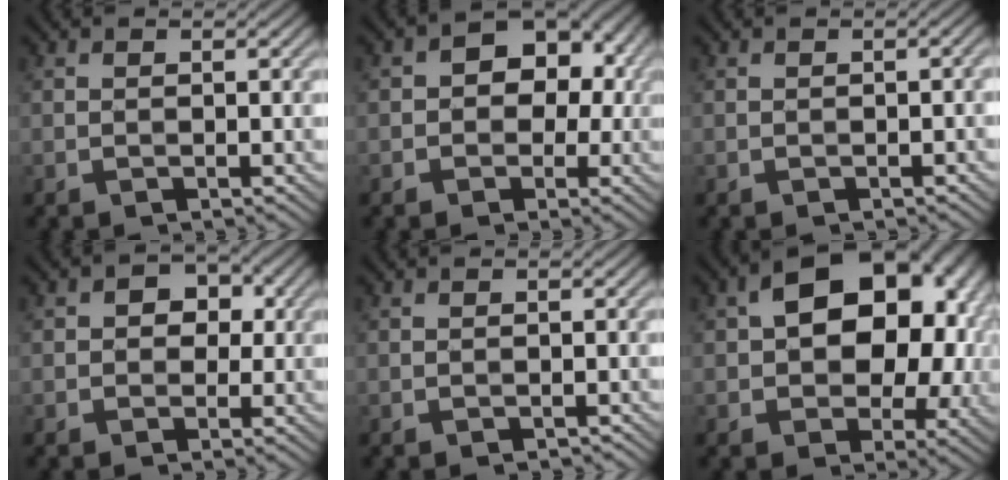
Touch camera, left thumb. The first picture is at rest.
{"total": 8.6, "force": [0.9, 6.7, 5.3], "torque": [-0.043, 0.028, -0.015]}
{"total": 0.7, "force": [-0.5, 0.1, 0.6], "torque": [-0.010, 0.003, -0.005]}
{"total": 4.2, "force": [0.6, 3.6, 2.2], "torque": [-0.019, 0.005, -0.011]}
{"total": 0.0}
{"total": 15.3, "force": [2.3, 10.4, 11.1], "torque": [-0.125, 0.009, 0.039]}